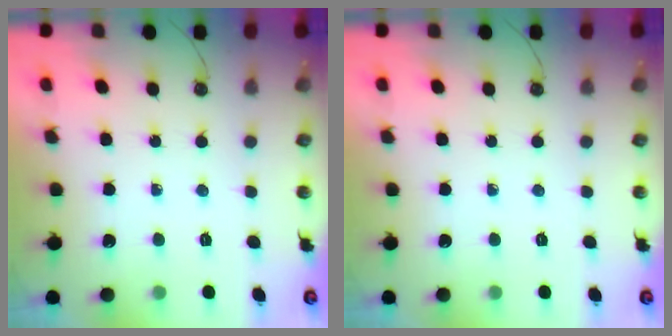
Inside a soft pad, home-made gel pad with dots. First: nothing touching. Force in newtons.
{"total": 0.0}